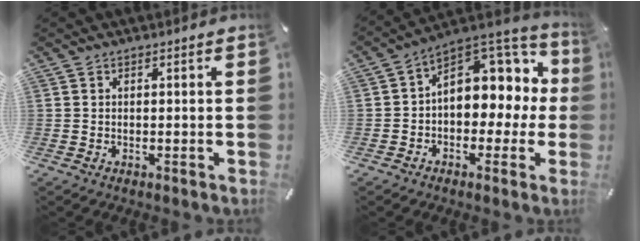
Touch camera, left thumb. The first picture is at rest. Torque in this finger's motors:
{"motor_torque": [1.50, 3.51, 0.59, 0.12, 0.17]}